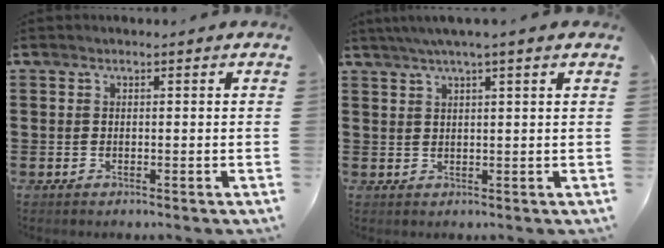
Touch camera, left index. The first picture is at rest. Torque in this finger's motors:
{"motor_torque": [1.72, -0.42, 0.40, 0.10]}